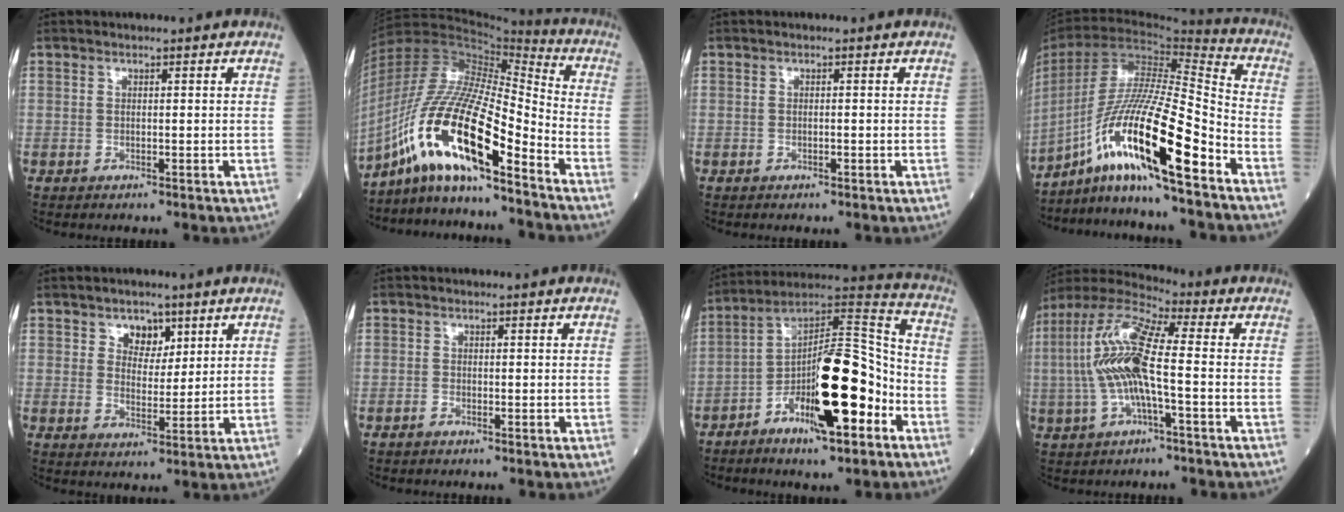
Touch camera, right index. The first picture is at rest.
{"total": 18.4, "force": [-11.5, 2.6, 14.2], "torque": [-0.292, -0.007, -0.210]}
{"total": 0.8, "force": [-0.2, 0.3, 0.8], "torque": [-0.016, -0.002, -0.003]}
{"total": 19.7, "force": [-11.3, 0.8, 16.1], "torque": [-0.335, -0.019, -0.212]}
{"total": 4.3, "force": [2.4, 2.9, 2.0], "torque": [-0.025, 0.003, 0.042]}
{"total": 0.6, "force": [-0.6, 0.2, 0.2], "torque": [-0.001, 0.000, -0.011]}
{"total": 18.8, "force": [-7.1, 4.5, 16.8], "torque": [-0.292, 0.013, -0.113]}
{"total": 13.6, "force": [-0.8, 2.4, 13.3], "torque": [-0.285, 0.018, -0.023]}